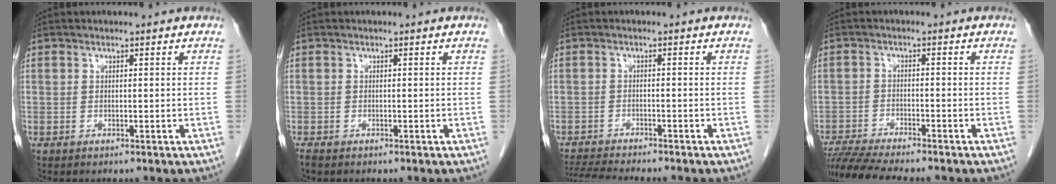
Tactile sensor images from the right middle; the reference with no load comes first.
{"total": 1.0, "force": [-0.9, 0.3, 0.4], "torque": [-0.016, -0.004, -0.015]}
{"total": 7.7, "force": [-7.2, 0.1, 2.9], "torque": [-0.049, -0.016, -0.116]}
{"total": 9.6, "force": [-8.6, 0.3, 4.4], "torque": [-0.069, -0.014, -0.139]}